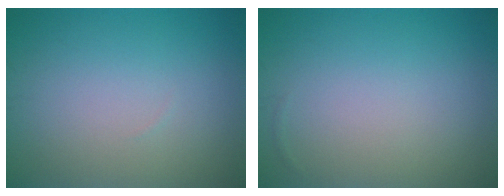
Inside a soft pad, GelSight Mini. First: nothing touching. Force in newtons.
{"total": 0.0}